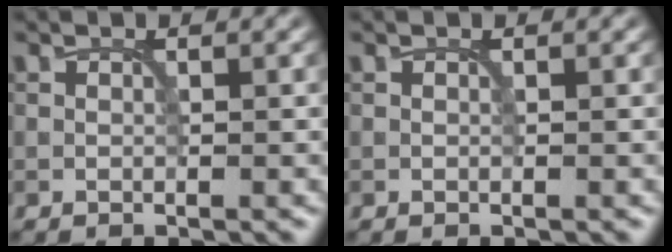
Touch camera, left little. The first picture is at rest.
{"total": 0.0}